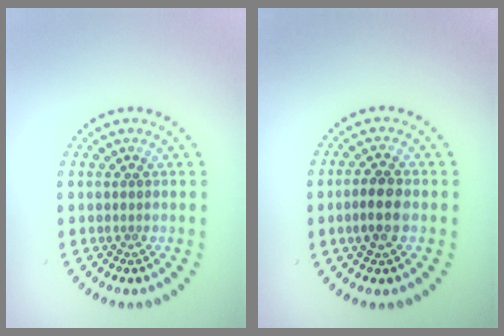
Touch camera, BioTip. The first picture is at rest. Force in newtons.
{"total": 2.9, "press": 2.8, "slide": 0.4}